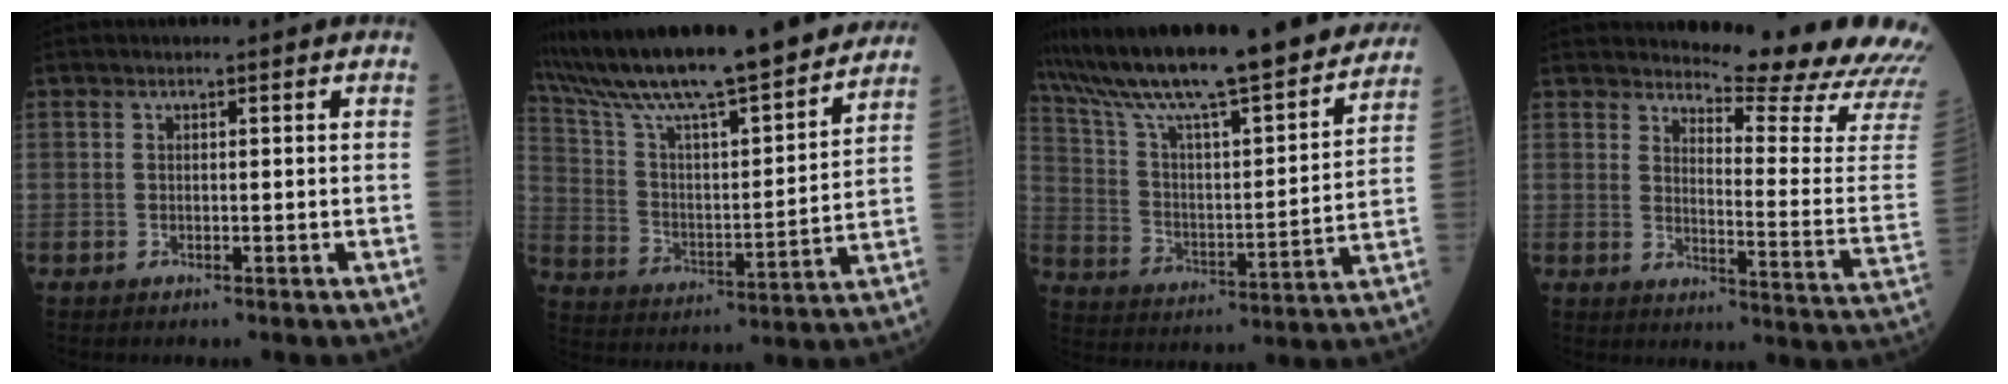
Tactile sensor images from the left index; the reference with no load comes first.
{"total": 23.9, "force": [21.1, 1.8, 11.1], "torque": [-0.196, -0.008, 0.328]}
{"total": 27.6, "force": [24.1, 3.0, 13.1], "torque": [-0.221, -0.031, 0.350]}
{"total": 16.4, "force": [15.7, 0.0, 4.8], "torque": [-0.068, -0.125, 0.171]}